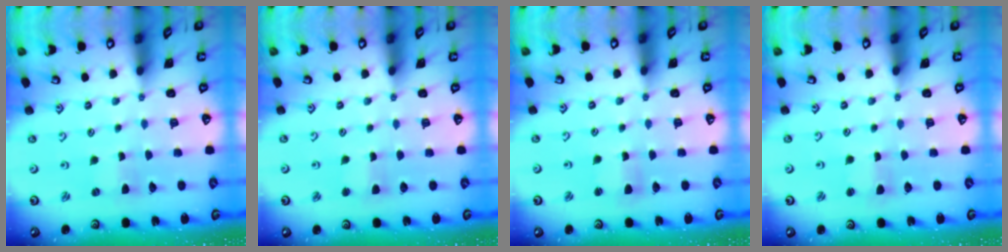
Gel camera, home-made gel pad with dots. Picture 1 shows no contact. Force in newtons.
{"total": 2.8, "press": 2.7, "slide": 0.6}
{"total": 2.4, "press": 2.4, "slide": 0.2}
{"total": 0.9, "press": 0.9, "slide": 0.3}